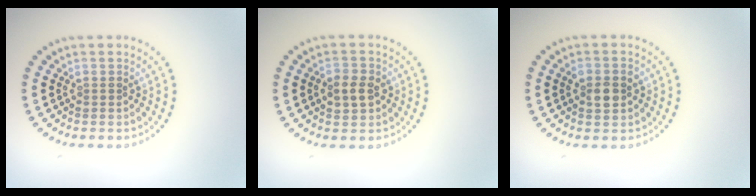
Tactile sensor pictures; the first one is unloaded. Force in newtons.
{"total": 2.7, "press": 2.7, "slide": 0.4}
{"total": 2.5, "press": 2.5, "slide": 0.3}